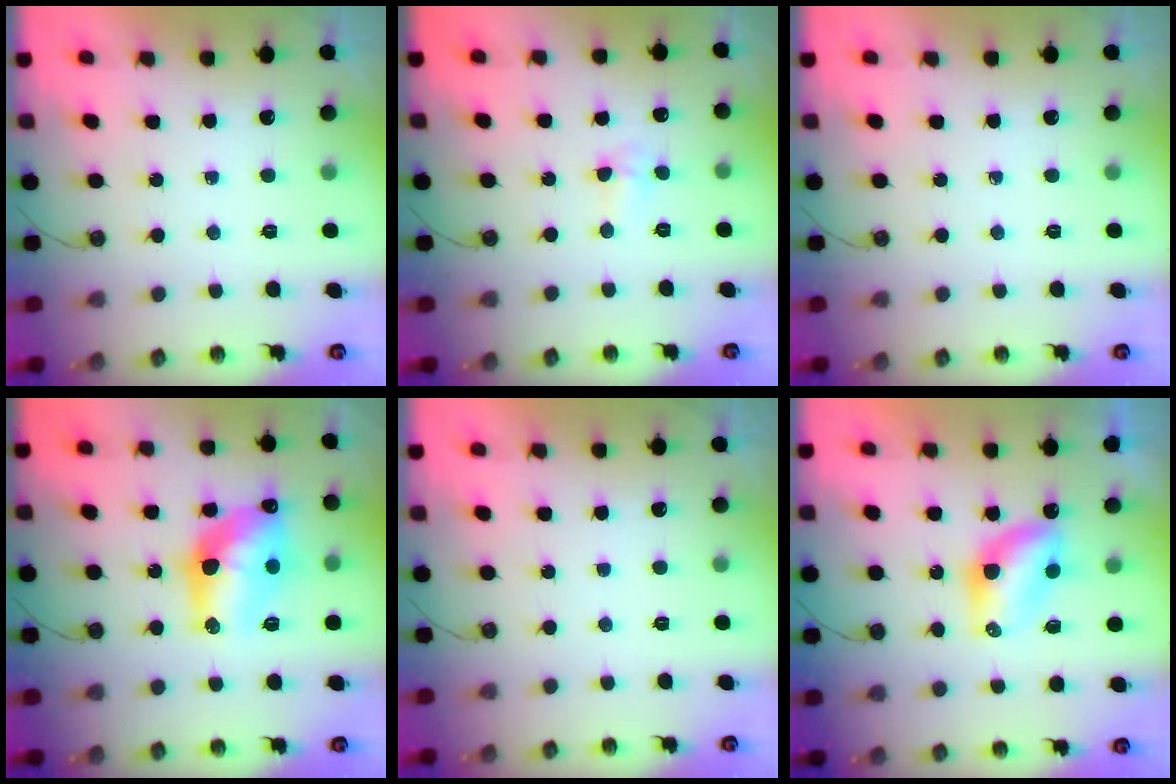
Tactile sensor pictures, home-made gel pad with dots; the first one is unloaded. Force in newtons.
{"total": 3.0, "press": 2.8, "slide": 1.1}
{"total": 0.0}
{"total": 14.4, "press": 14.3, "slide": 1.3}
{"total": 0.0}
{"total": 6.9, "press": 6.9, "slide": 0.4}